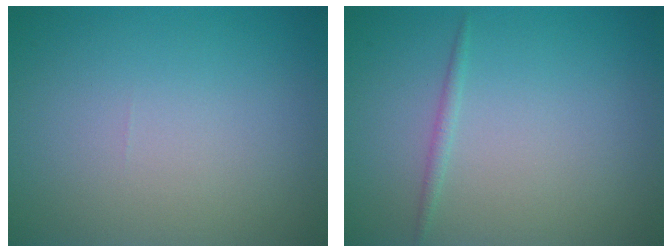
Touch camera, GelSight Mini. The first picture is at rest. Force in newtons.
{"total": 0.8, "press": 0.8, "slide": 0.0}